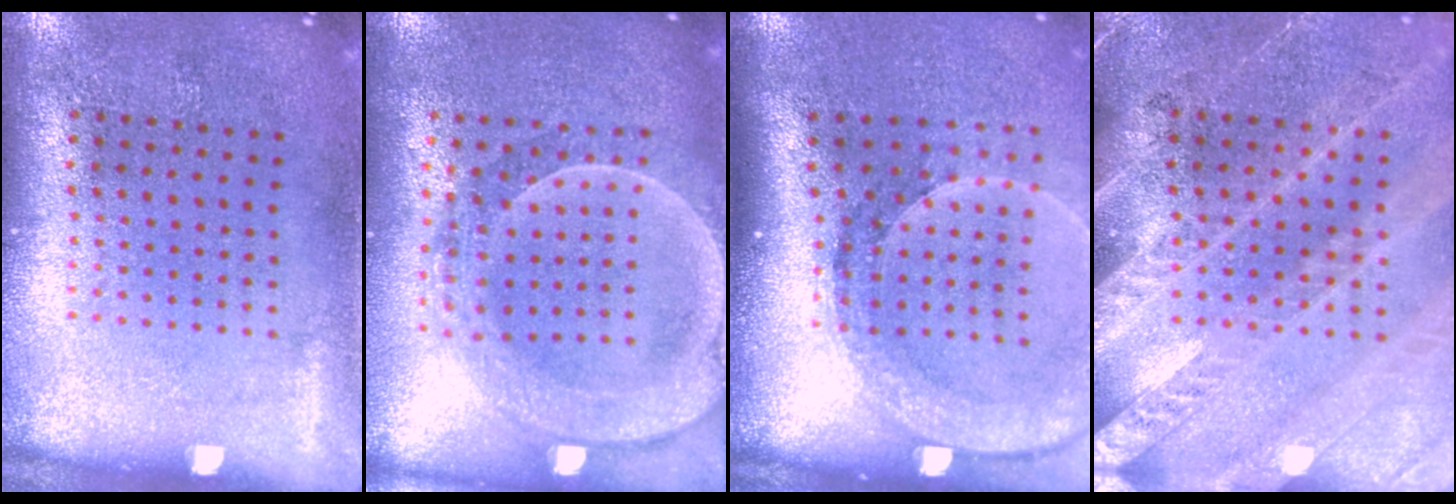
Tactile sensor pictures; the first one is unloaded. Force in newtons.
{"total": 2.2, "press": 2.0, "slide": 0.9}
{"total": 2.6, "press": 2.0, "slide": 1.6}
{"total": 2.9, "press": 2.7, "slide": 1.2}